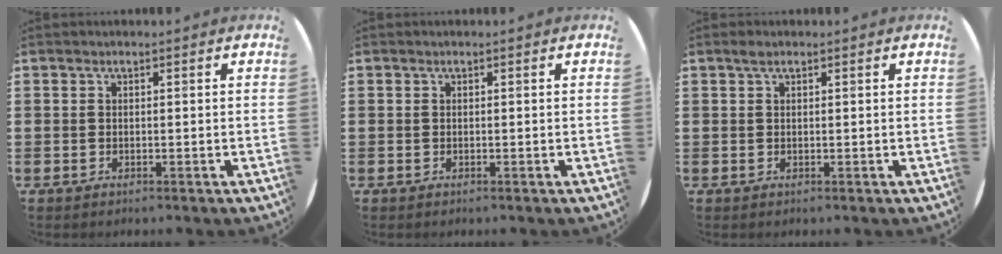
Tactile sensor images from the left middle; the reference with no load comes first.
{"total": 0.0}
{"total": 0.8, "force": [0.6, 0.4, 0.5], "torque": [-0.011, 0.004, 0.010]}